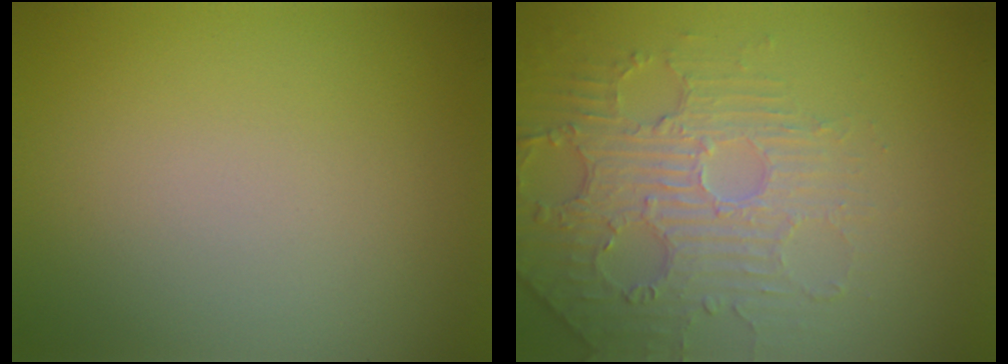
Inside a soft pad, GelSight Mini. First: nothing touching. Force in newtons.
{"total": 4.6, "press": 3.6, "slide": 2.9}